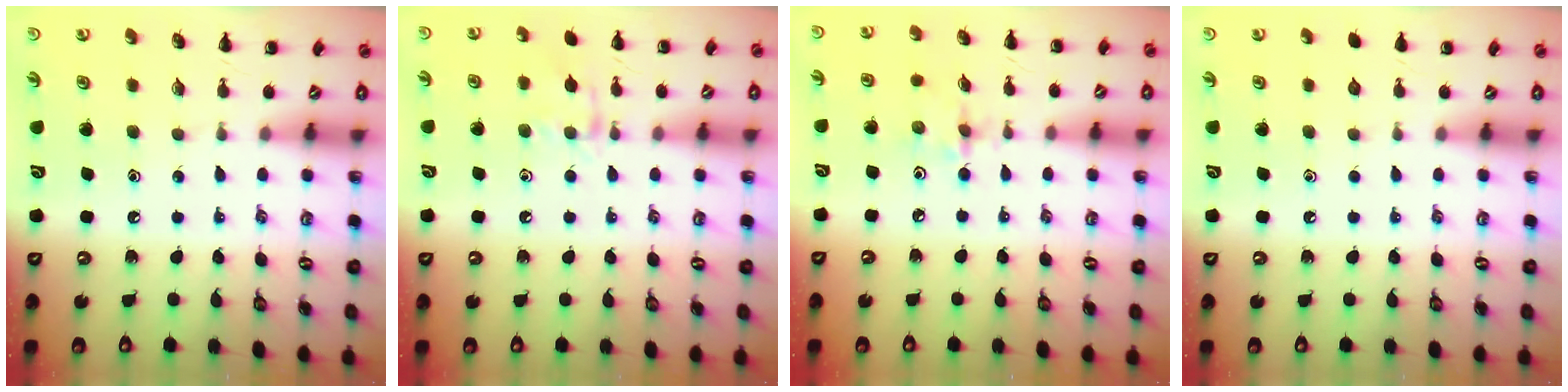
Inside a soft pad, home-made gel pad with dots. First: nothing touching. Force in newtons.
{"total": 8.3, "press": 8.3, "slide": 0.8}
{"total": 2.4, "press": 2.4, "slide": 0.5}
{"total": 0.0}